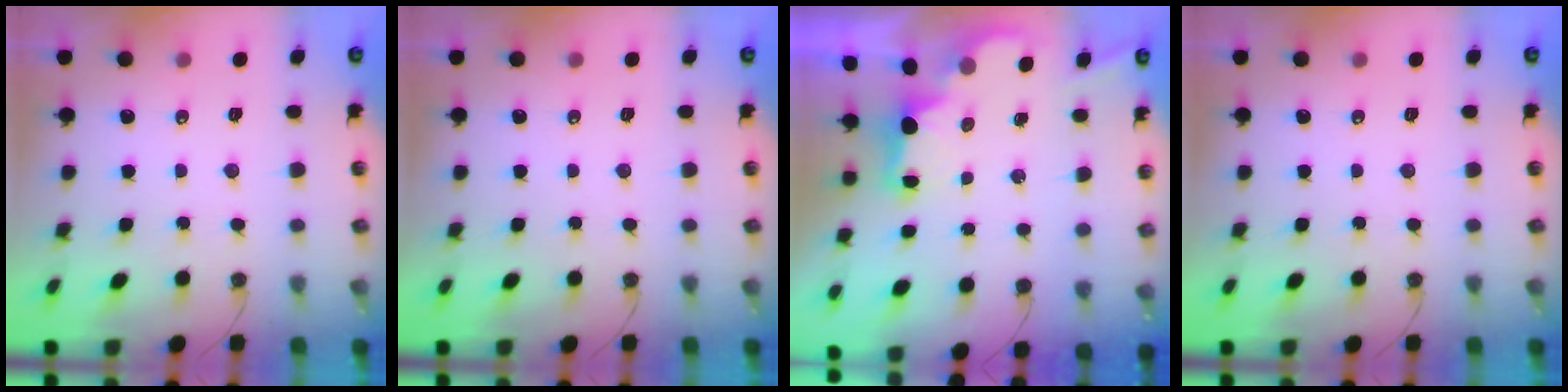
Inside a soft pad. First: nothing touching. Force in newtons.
{"total": 0.0}
{"total": 2.1, "press": 2.0, "slide": 0.7}
{"total": 0.0}